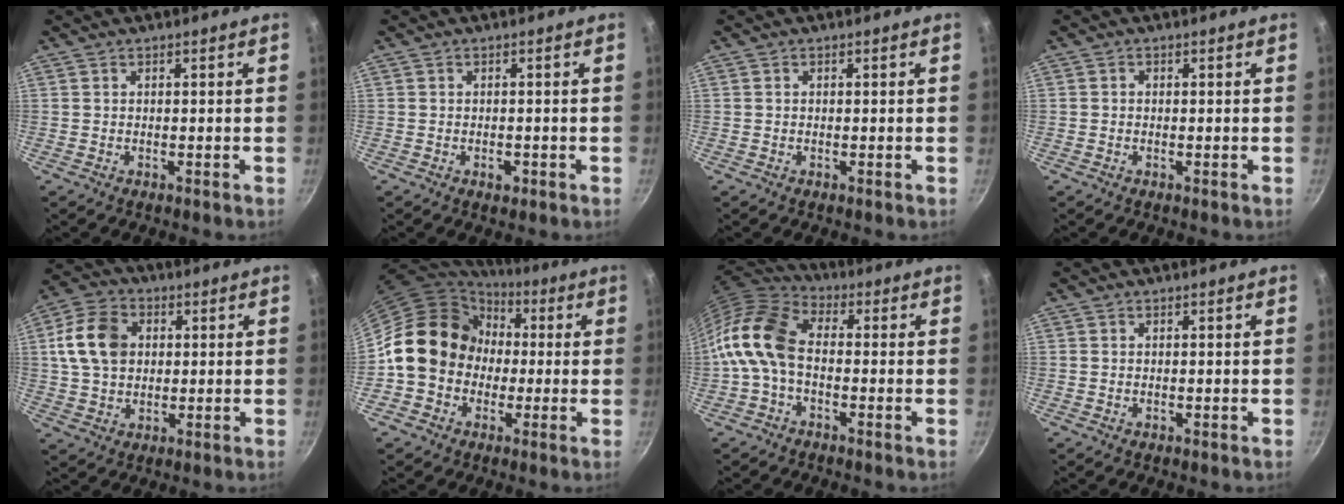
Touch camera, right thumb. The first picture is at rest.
{"total": 1.7, "force": [-0.7, 1.1, 1.1], "torque": [-0.013, 0.007, -0.009]}
{"total": 0.0}
{"total": 0.5, "force": [-0.2, 0.5, 0.2], "torque": [-0.001, 0.002, -0.004]}
{"total": 12.2, "force": [2.3, 9.1, 7.8], "torque": [-0.129, 0.009, 0.032]}
{"total": 16.2, "force": [-0.1, 14.1, 7.9], "torque": [-0.094, 0.040, -0.013]}
{"total": 12.4, "force": [-1.9, 8.0, 9.4], "torque": [-0.175, 0.039, -0.059]}
{"total": 0.0}